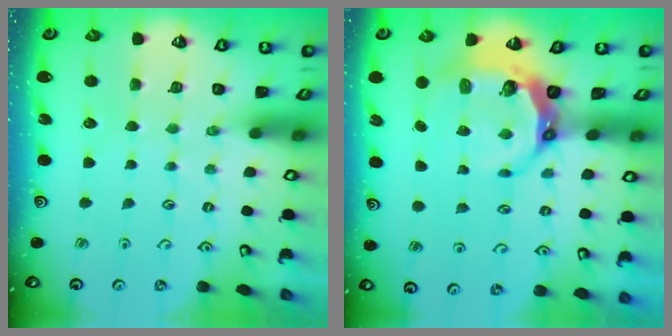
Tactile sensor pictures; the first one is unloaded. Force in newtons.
{"total": 7.9, "press": 6.9, "slide": 3.8}